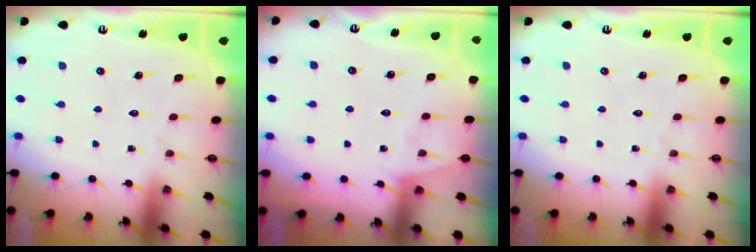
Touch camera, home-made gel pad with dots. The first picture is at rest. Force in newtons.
{"total": 4.7, "press": 4.7, "slide": 0.6}
{"total": 0.0}